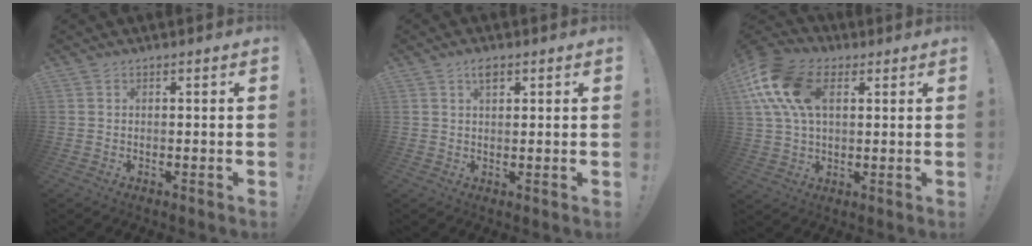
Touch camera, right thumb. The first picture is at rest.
{"total": 3.1, "force": [1.8, 1.4, 2.2], "torque": [-0.031, -0.003, 0.028]}
{"total": 17.8, "force": [6.0, 11.4, 12.2], "torque": [-0.235, -0.009, 0.109]}